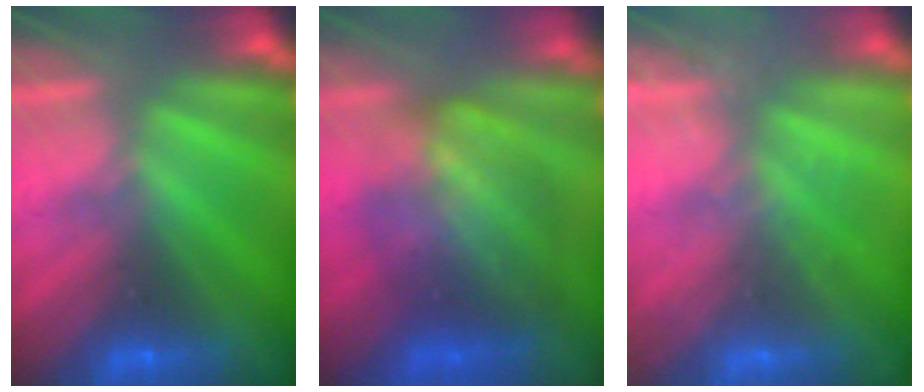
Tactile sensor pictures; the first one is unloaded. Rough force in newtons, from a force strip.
{"total": 7.0}
{"total": 1.8}